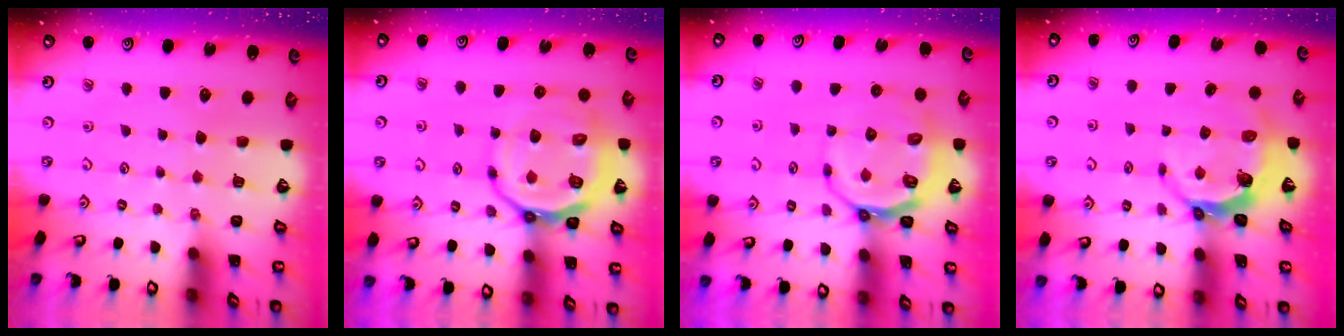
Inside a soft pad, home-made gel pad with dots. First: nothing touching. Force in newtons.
{"total": 15.0, "press": 14.8, "slide": 2.7}
{"total": 9.2, "press": 8.5, "slide": 3.5}
{"total": 6.3, "press": 4.9, "slide": 3.8}